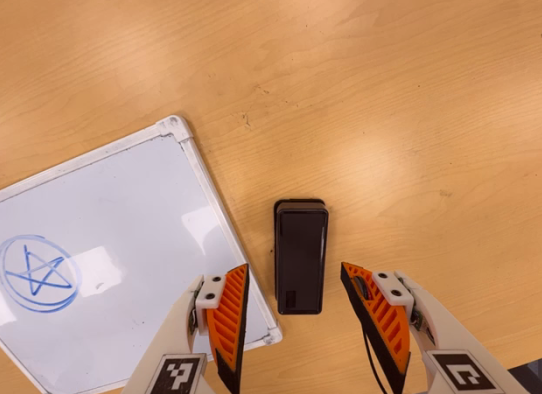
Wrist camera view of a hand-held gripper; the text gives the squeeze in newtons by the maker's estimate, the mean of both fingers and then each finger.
{"total": 0.0}